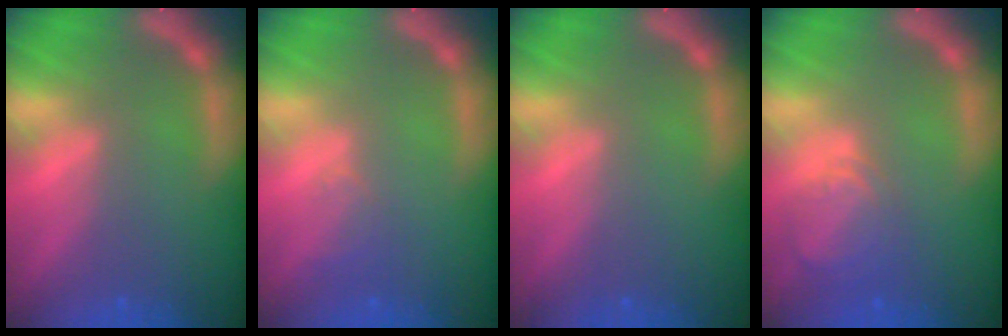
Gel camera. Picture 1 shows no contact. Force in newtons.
{"total": 1.5}
{"total": 0.0}
{"total": 4.0}